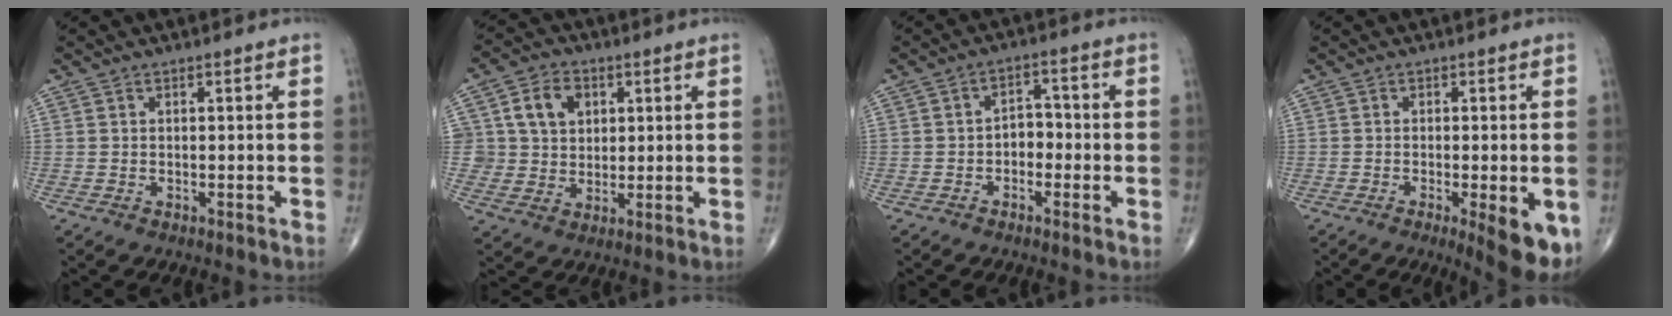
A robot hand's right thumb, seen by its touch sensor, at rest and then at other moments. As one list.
[{"total": 7.9, "force": [2.3, 6.6, 3.6], "torque": [-0.027, -0.006, 0.042]}, {"total": 3.9, "force": [-1.4, 2.8, 2.3], "torque": [-0.017, 0.024, -0.034]}, {"total": 8.6, "force": [-3.2, 2.2, 7.7], "torque": [-0.095, -0.015, -0.044]}]